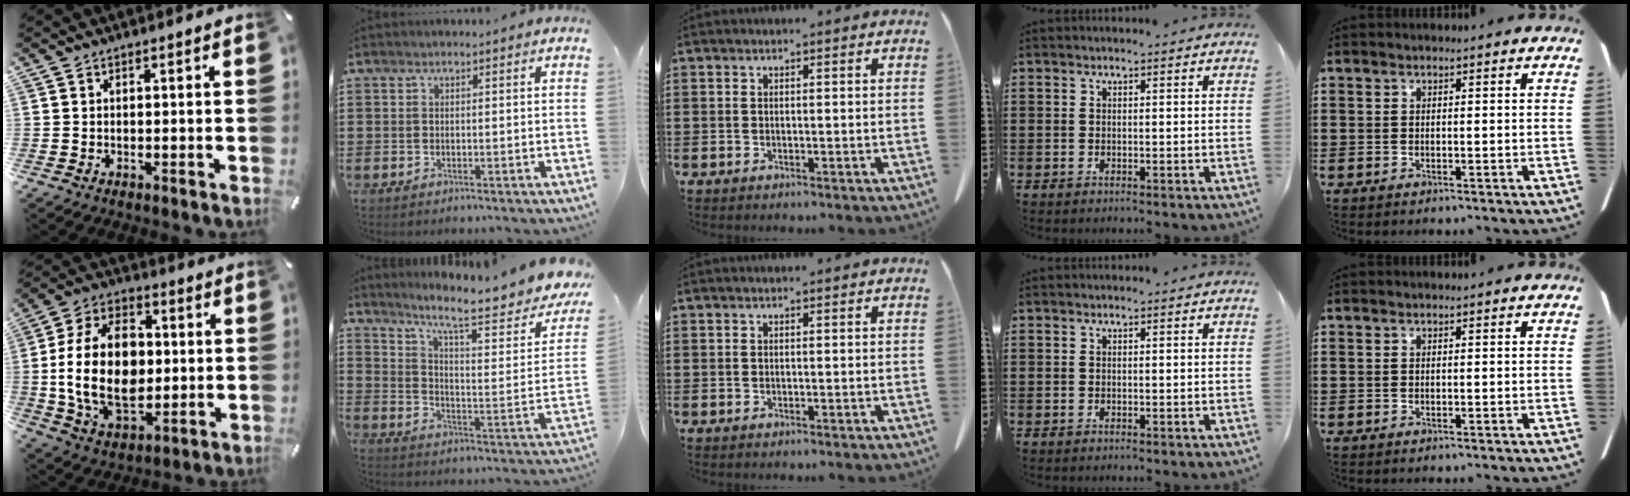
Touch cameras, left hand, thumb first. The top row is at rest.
{"thumb": {"total": 20.3, "force": [-0.1, 14.2, 14.5], "torque": [-0.298, 0.002, -0.004]}, "index": {"total": 10.3, "force": [7.8, 1.2, 6.5], "torque": [-0.125, -0.059, 0.120]}}